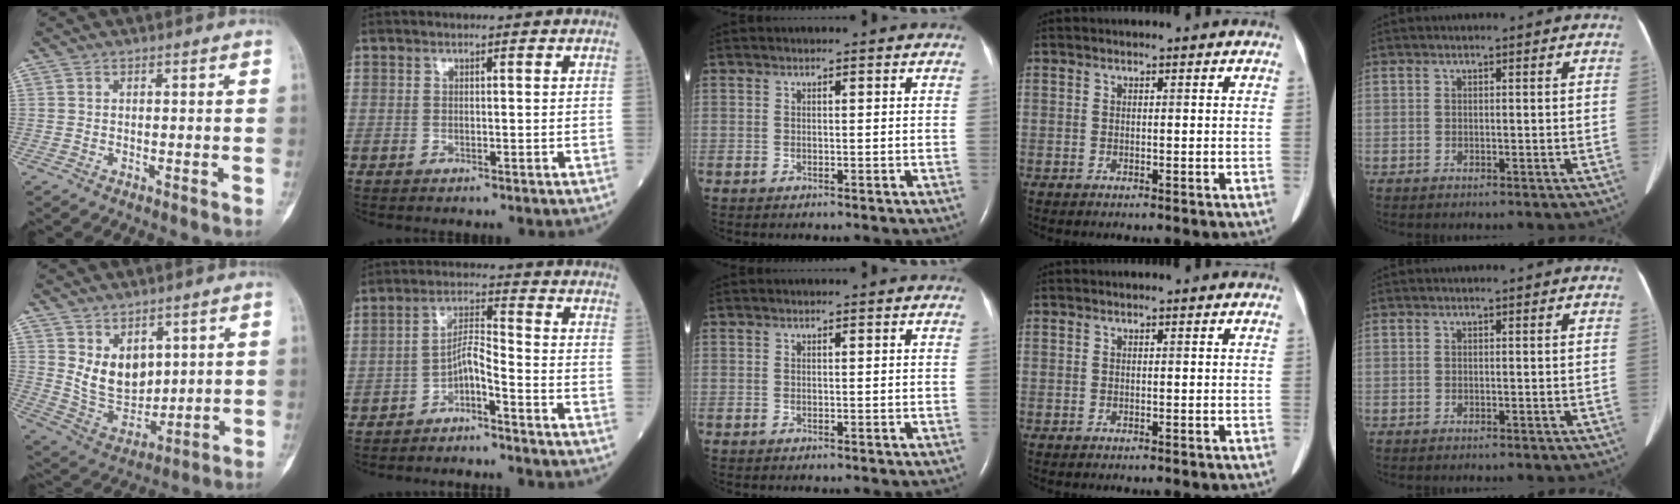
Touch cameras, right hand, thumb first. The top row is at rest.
{"thumb": {"total": 9.9, "force": [3.5, 6.9, 6.0], "torque": [-0.070, -0.040, 0.089]}, "index": {"total": 4.3, "force": [-3.0, 0.6, 3.0], "torque": [-0.056, 0.010, -0.056]}}